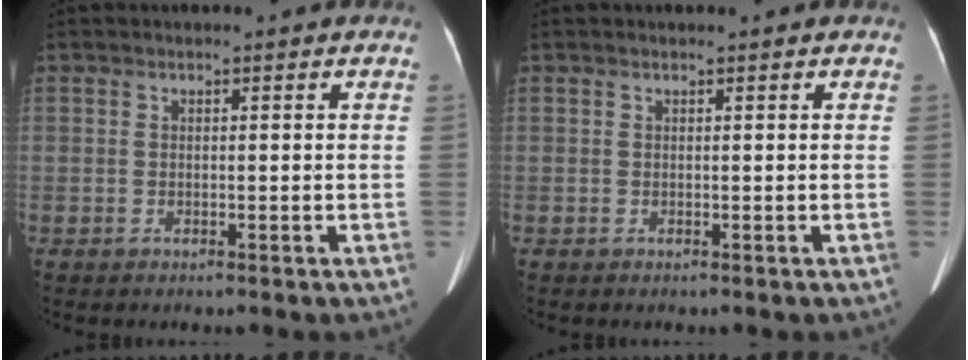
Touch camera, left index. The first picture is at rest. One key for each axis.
{"total": 0.0}